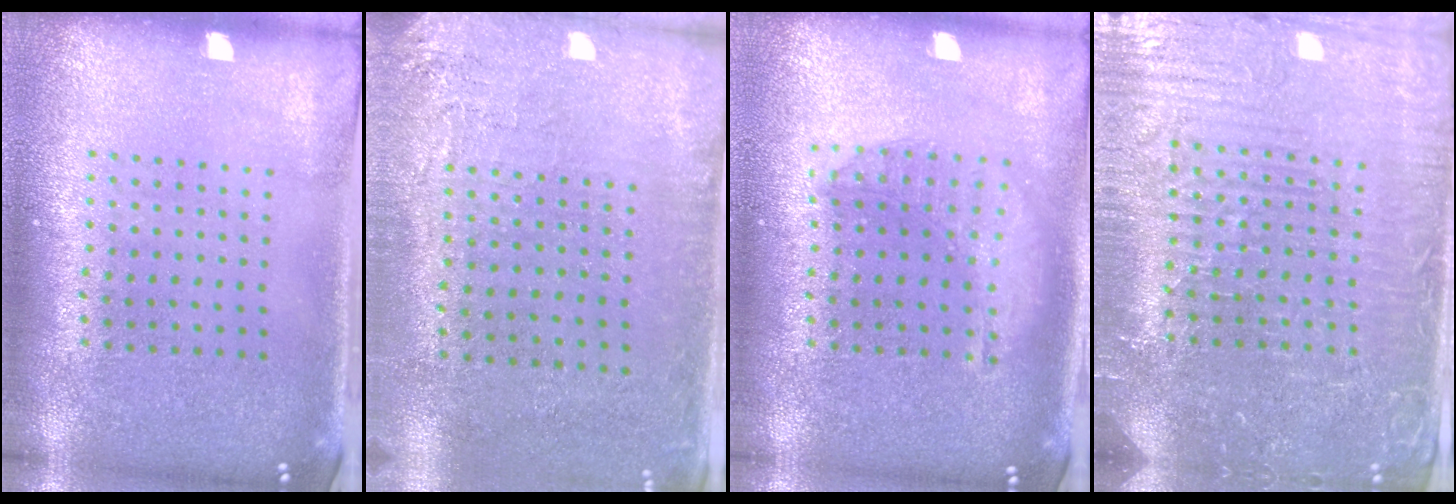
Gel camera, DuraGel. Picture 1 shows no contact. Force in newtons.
{"total": 2.7, "press": 2.2, "slide": 1.5}
{"total": 1.3, "press": 1.3, "slide": 0.4}
{"total": 4.6, "press": 4.4, "slide": 1.4}